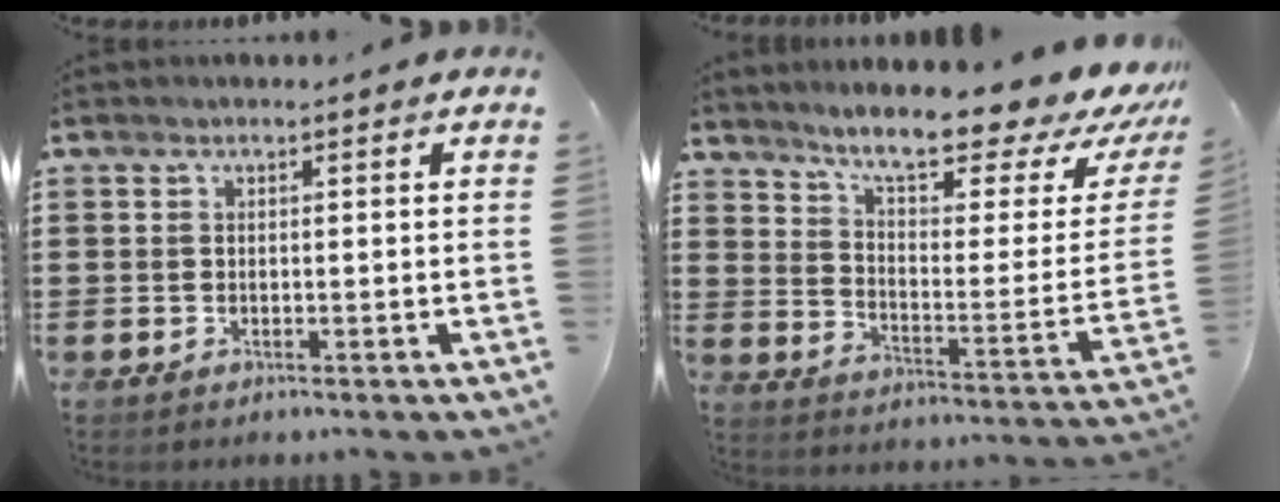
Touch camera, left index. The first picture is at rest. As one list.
[{"total": 11.0, "force": [9.2, 1.1, 6.1], "torque": [-0.121, -0.068, 0.150]}]